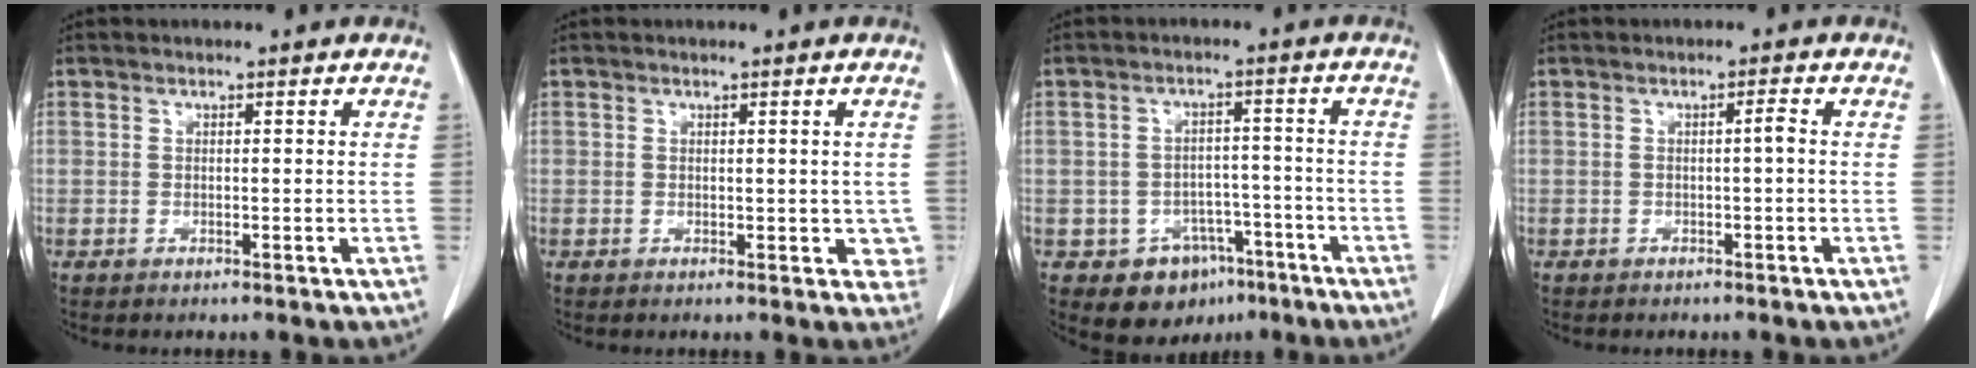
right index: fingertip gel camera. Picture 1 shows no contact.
{"total": 2.7, "force": [0.2, 2.0, 1.7], "torque": [0.001, 0.000, 0.002]}
{"total": 7.4, "force": [-4.0, 5.9, 1.9], "torque": [-0.021, 0.020, -0.048]}
{"total": 1.2, "force": [-0.2, 0.0, 1.2], "torque": [-0.017, 0.003, -0.003]}